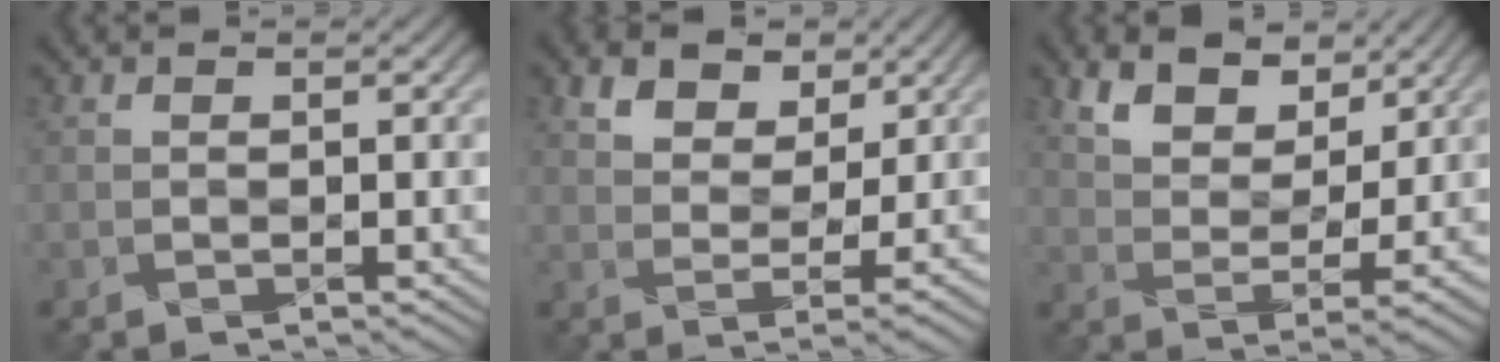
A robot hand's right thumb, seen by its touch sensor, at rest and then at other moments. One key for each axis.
{"total": 4.3, "fx": 2.7, "fy": 2.3, "fz": 2.4, "tx": -0.044, "ty": 0.001, "tz": 0.050}
{"total": 7.1, "fx": 4.9, "fy": 3.2, "fz": 4.1, "tx": -0.083, "ty": 0.001, "tz": 0.100}